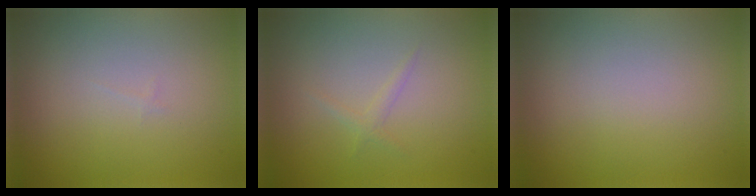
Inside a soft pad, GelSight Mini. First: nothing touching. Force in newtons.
{"total": 0.7, "press": 0.7, "slide": 0.1}
{"total": 0.0}